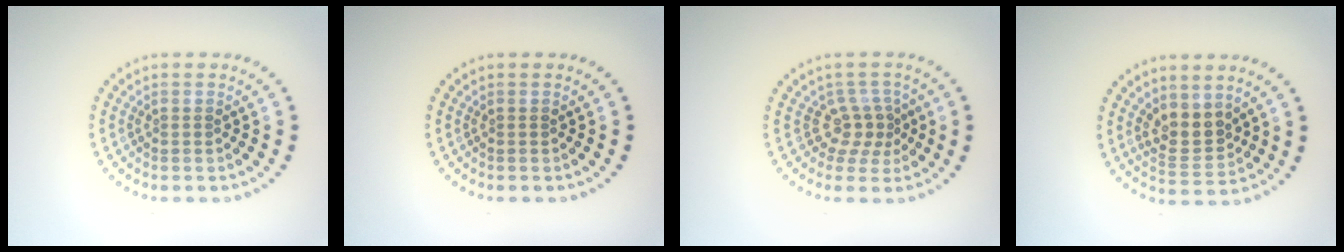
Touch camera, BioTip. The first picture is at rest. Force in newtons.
{"total": 0.0}
{"total": 2.6, "press": 1.8, "slide": 1.9}
{"total": 3.0, "press": 2.7, "slide": 1.2}